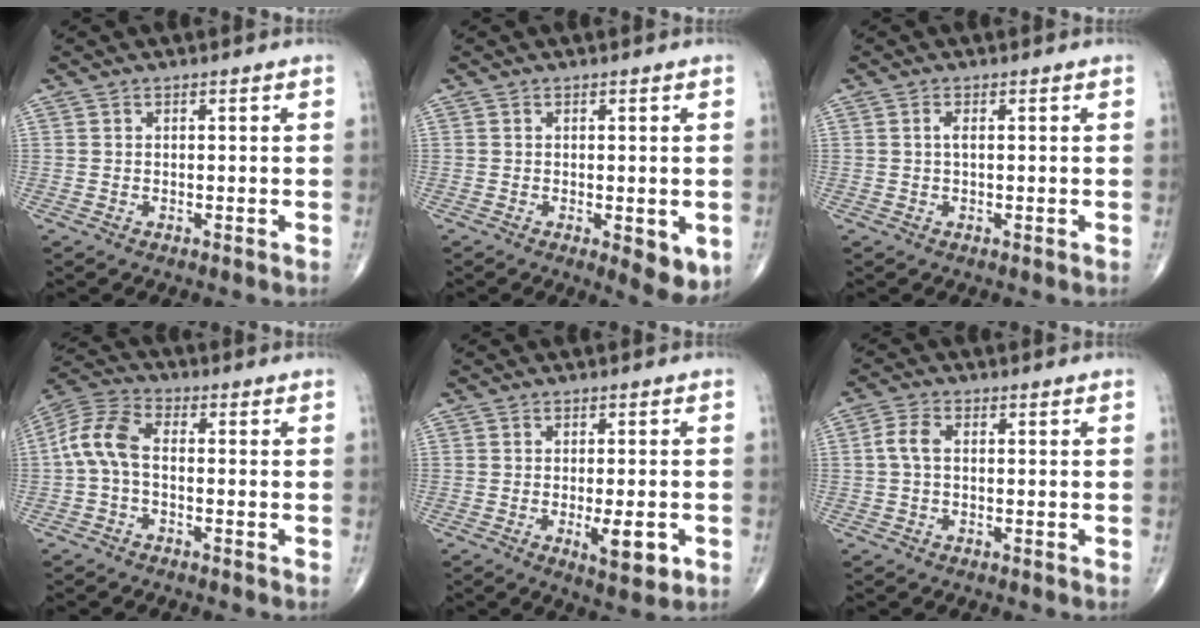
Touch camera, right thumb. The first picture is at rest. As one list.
[{"total": 6.1, "force": [-1.5, 2.3, 5.4], "torque": [-0.060, -0.016, -0.016]}, {"total": 2.2, "force": [0.2, 0.7, 2.1], "torque": [-0.046, 0.002, 0.002]}, {"total": 8.1, "force": [-0.9, 4.5, 6.6], "torque": [-0.141, 0.026, -0.030]}, {"total": 6.4, "force": [-1.9, 2.1, 5.7], "torque": [-0.075, -0.010, -0.023]}, {"total": 3.5, "force": [0.1, 1.9, 2.9], "torque": [-0.066, 0.008, -0.004]}]